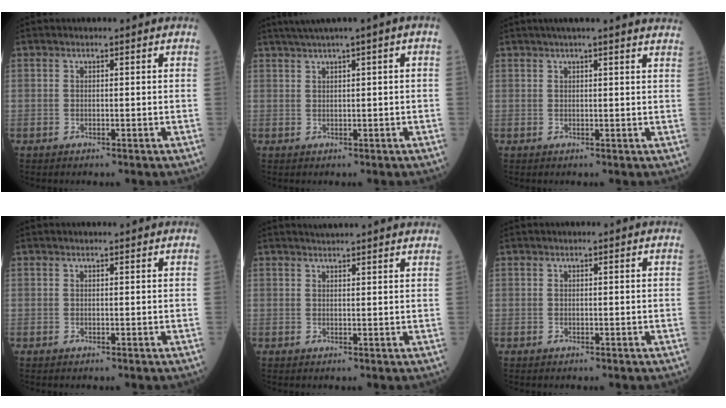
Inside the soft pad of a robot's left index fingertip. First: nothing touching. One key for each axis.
{"total": 4.0, "fx": 2.0, "fy": -0.4, "fz": 3.5, "tx": -0.066, "ty": 0.014, "tz": 0.038}
{"total": 10.8, "fx": 9.6, "fy": 0.1, "fz": 5.0, "tx": -0.068, "ty": 0.019, "tz": 0.099}
{"total": 2.6, "fx": 2.5, "fy": 0.1, "fz": 0.6, "tx": -0.008, "ty": 0.017, "tz": 0.028}
{"total": 9.2, "fx": 8.7, "fy": 0.1, "fz": 3.0, "tx": -0.040, "ty": 0.020, "tz": 0.093}
{"total": 1.0, "fx": 1.0, "fy": -0.1, "fz": 0.2, "tx": -0.008, "ty": 0.010, "tz": 0.014}